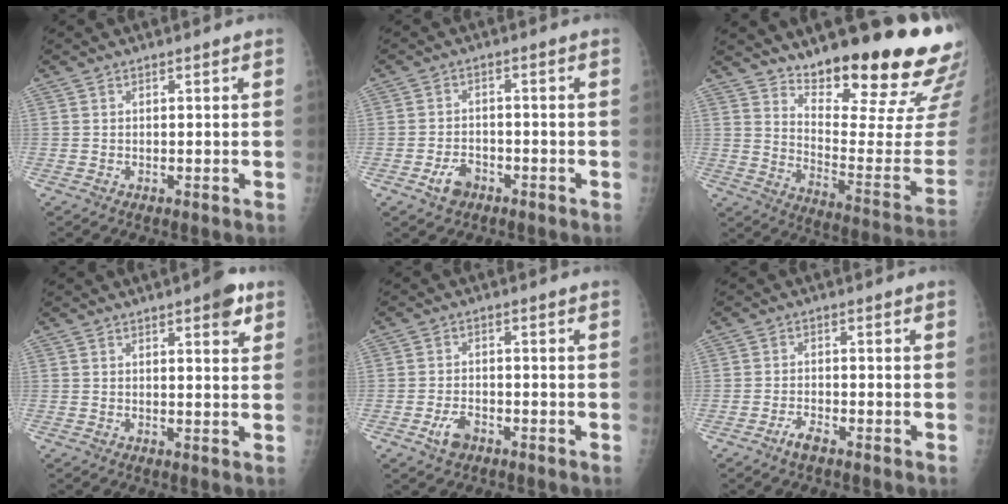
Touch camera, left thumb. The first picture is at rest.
{"total": 4.4, "force": [-2.5, 2.9, 2.1], "torque": [-0.031, 0.017, -0.040]}
{"total": 22.2, "force": [16.6, 5.0, 13.9], "torque": [-0.171, -0.125, 0.241]}
{"total": 4.7, "force": [2.6, 1.6, 3.5], "torque": [-0.034, -0.009, 0.027]}
{"total": 3.9, "force": [-2.2, 2.3, 2.2], "torque": [-0.038, 0.011, -0.037]}
{"total": 2.6, "force": [-1.9, 0.8, 1.6], "torque": [-0.036, 0.008, -0.038]}